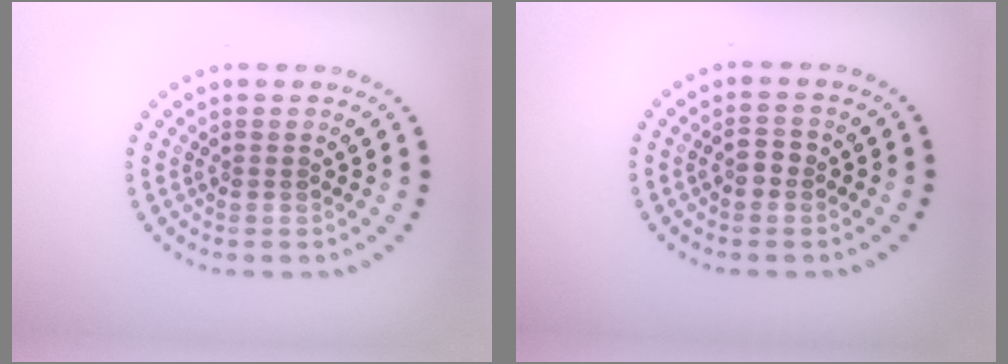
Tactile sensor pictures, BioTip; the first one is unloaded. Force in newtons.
{"total": 1.4, "press": 1.4, "slide": 0.2}